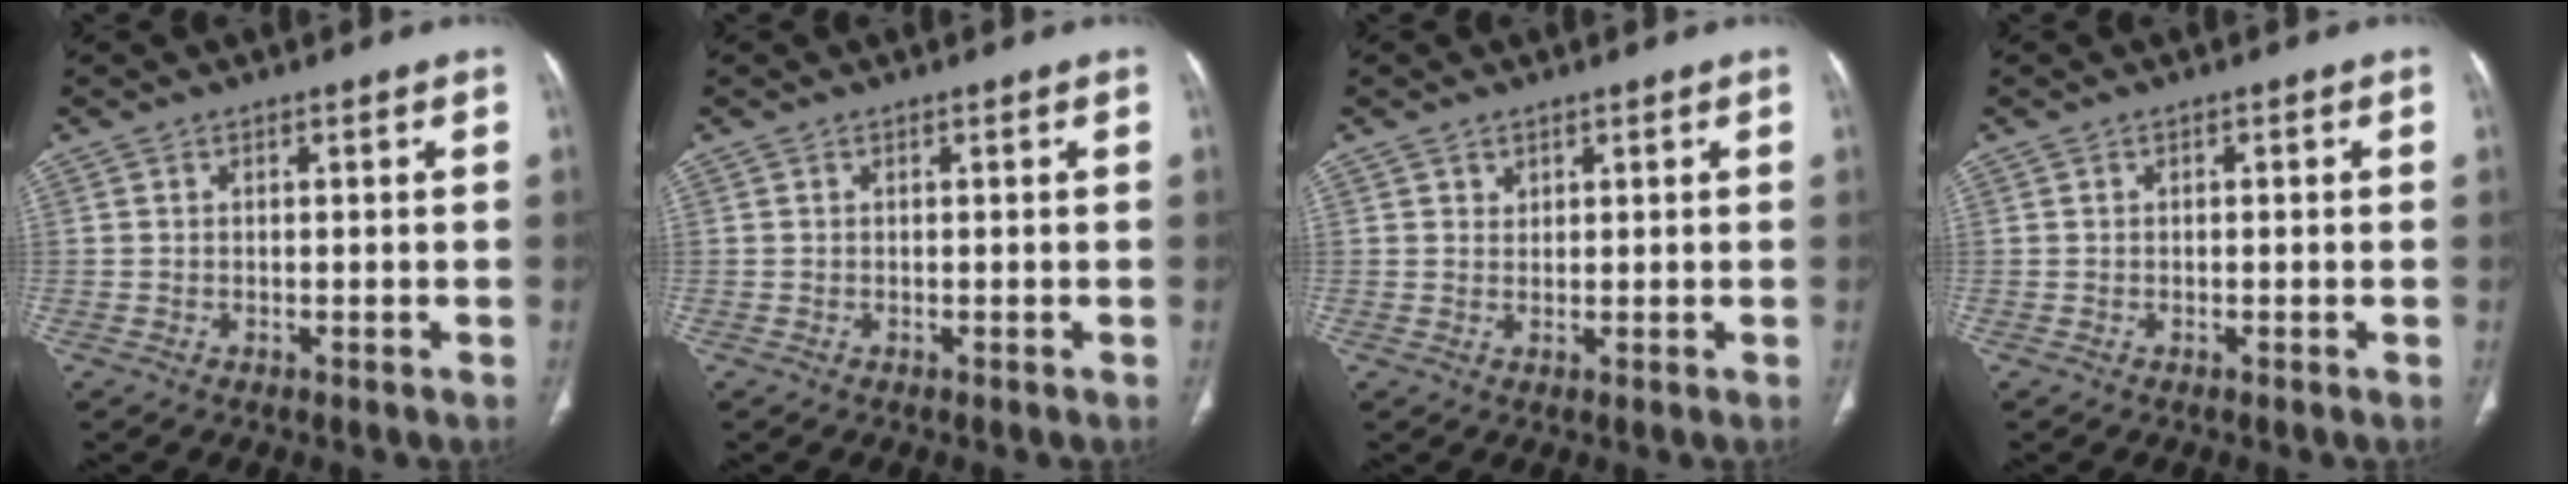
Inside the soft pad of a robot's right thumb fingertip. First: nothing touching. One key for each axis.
{"total": 0.0}
{"total": 1.4, "fx": 0.9, "fy": 1.0, "fz": 0.1, "tx": 0.012, "ty": -0.005, "tz": 0.012}
{"total": 0.0}